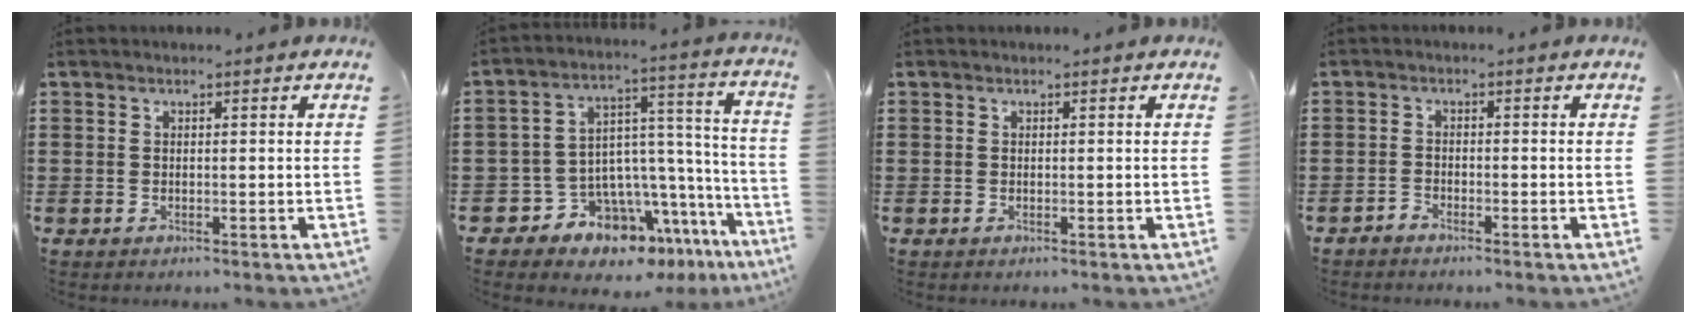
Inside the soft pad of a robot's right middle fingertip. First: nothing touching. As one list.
[{"total": 9.2, "force": [-7.6, 4.5, 2.6], "torque": [-0.064, 0.000, -0.142]}, {"total": 0.0}, {"total": 1.4, "force": [-1.4, 0.0, 0.2], "torque": [-0.007, 0.002, -0.028]}]